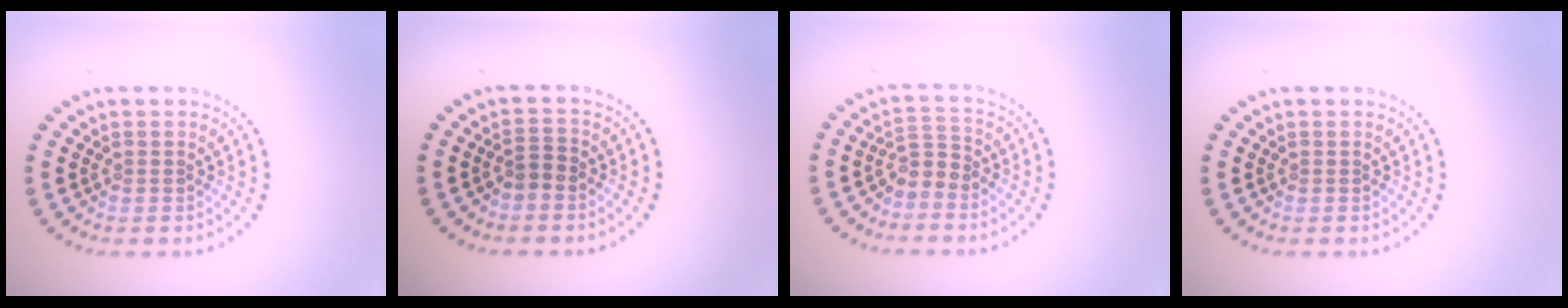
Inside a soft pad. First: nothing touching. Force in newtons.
{"total": 1.2, "press": 0.9, "slide": 0.8}
{"total": 1.8, "press": 1.3, "slide": 1.3}
{"total": 0.0}